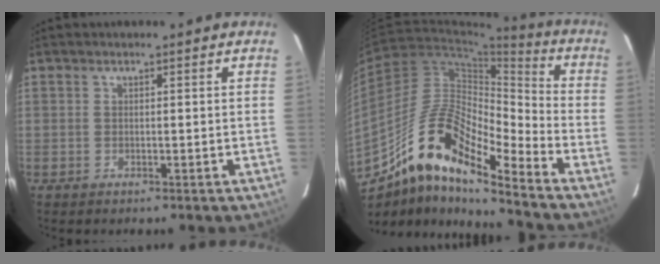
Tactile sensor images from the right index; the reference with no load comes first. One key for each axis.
{"total": 17.5, "fx": -11.8, "fy": 4.3, "fz": 12.2, "tx": -0.227, "ty": 0.025, "tz": -0.207}